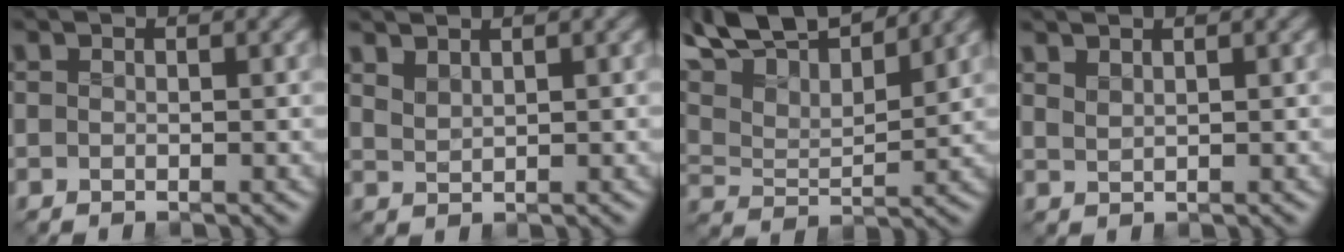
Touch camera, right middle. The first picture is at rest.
{"total": 1.6, "force": [1.4, 0.3, 0.7], "torque": [-0.019, 0.004, 0.031]}
{"total": 10.9, "force": [9.0, 2.8, 5.5], "torque": [-0.120, 0.021, 0.146]}
{"total": 1.2, "force": [1.1, 0.1, 0.5], "torque": [-0.015, 0.000, 0.025]}